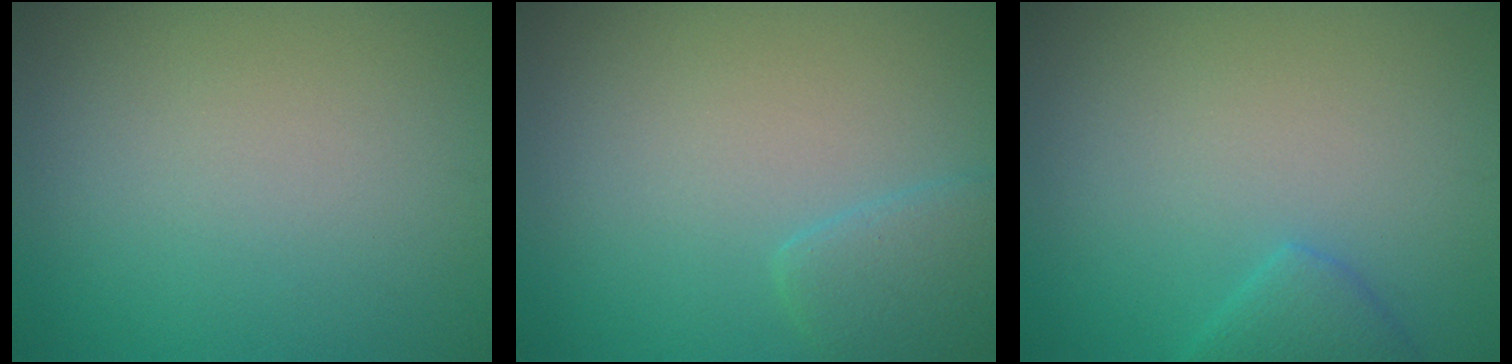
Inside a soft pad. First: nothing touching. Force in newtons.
{"total": 2.3, "press": 2.3, "slide": 0.1}
{"total": 1.8, "press": 1.8, "slide": 0.1}